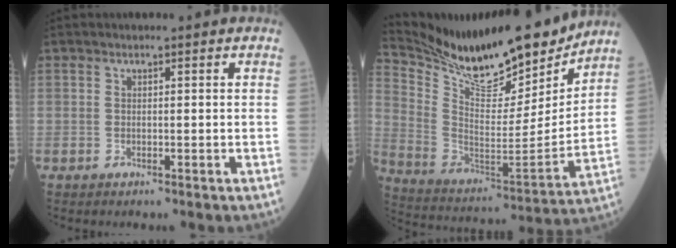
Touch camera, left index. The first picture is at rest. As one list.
[{"total": 21.3, "force": [18.9, 4.2, 8.9], "torque": [-0.172, -0.034, 0.312]}]